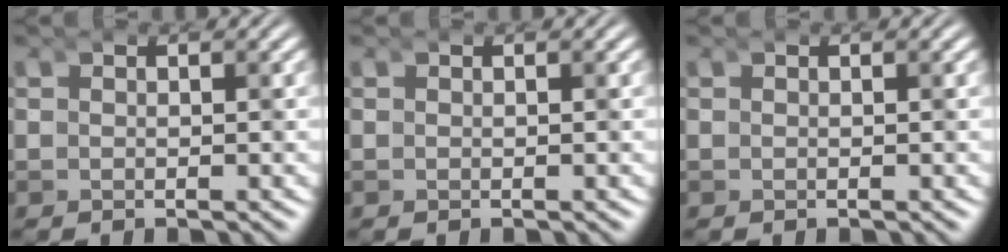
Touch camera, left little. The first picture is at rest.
{"total": 0.0}
{"total": 0.0}